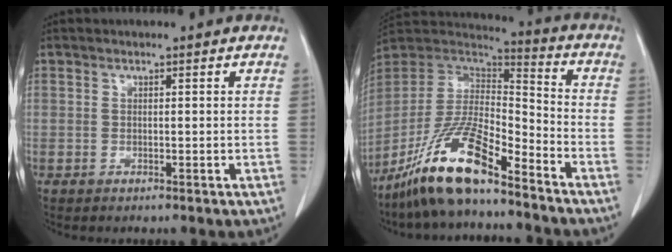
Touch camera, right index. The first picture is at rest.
{"total": 15.6, "force": [-11.2, 3.0, 10.4], "torque": [-0.199, 0.002, -0.208]}